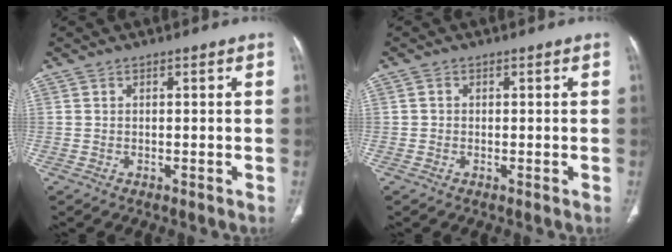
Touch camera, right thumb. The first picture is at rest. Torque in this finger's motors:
{"motor_torque": [-0.64, -0.07, -0.10, 0.10, 0.04]}